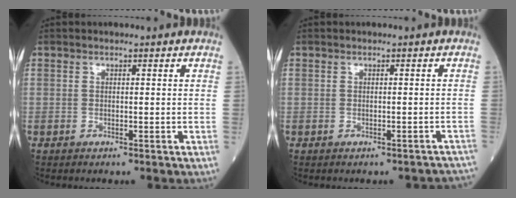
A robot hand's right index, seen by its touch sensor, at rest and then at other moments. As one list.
[{"total": 3.3, "force": [-3.0, 1.3, 0.6], "torque": [0.003, 0.005, -0.027]}]